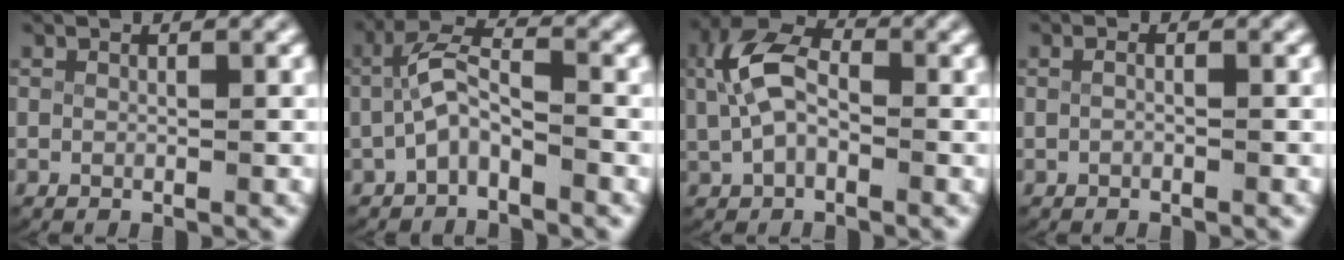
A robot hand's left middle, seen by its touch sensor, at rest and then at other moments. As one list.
[{"total": 3.8, "force": [-1.0, 2.3, 2.8], "torque": [-0.056, -0.003, -0.026]}, {"total": 5.2, "force": [0.4, 3.4, 3.9], "torque": [-0.085, 0.000, 0.008]}, {"total": 0.5, "force": [-0.3, 0.0, 0.4], "torque": [-0.011, -0.003, -0.003]}]